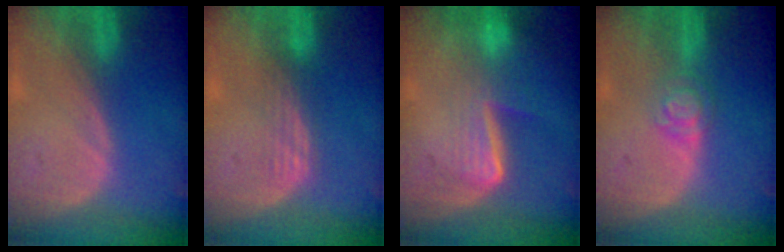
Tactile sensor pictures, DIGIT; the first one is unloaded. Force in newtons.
{"total": 2.9, "press": 2.5, "slide": 1.5}
{"total": 6.7, "press": 5.7, "slide": 3.6}
{"total": 4.0, "press": 3.6, "slide": 1.8}